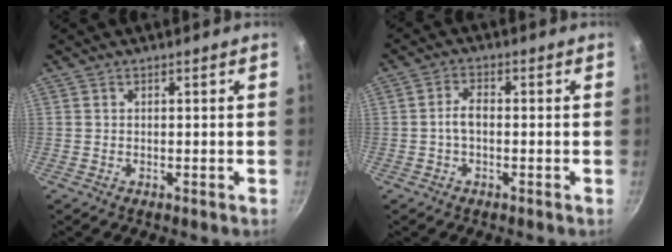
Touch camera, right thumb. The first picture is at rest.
{"total": 3.4, "force": [-0.5, 1.9, 2.8], "torque": [-0.052, 0.018, -0.014]}